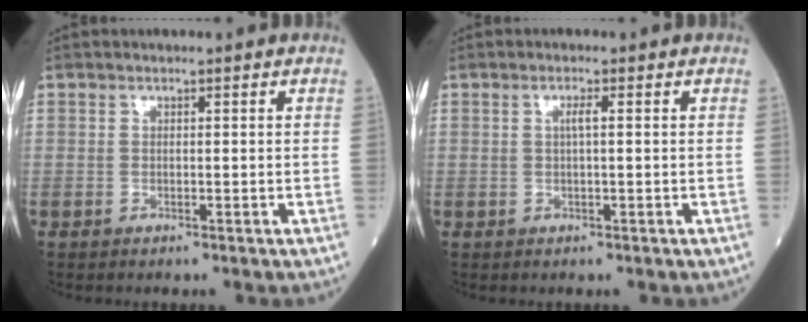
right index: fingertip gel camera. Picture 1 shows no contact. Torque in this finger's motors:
{"motor_torque": [-0.17, 0.10, 0.02, 0.01]}